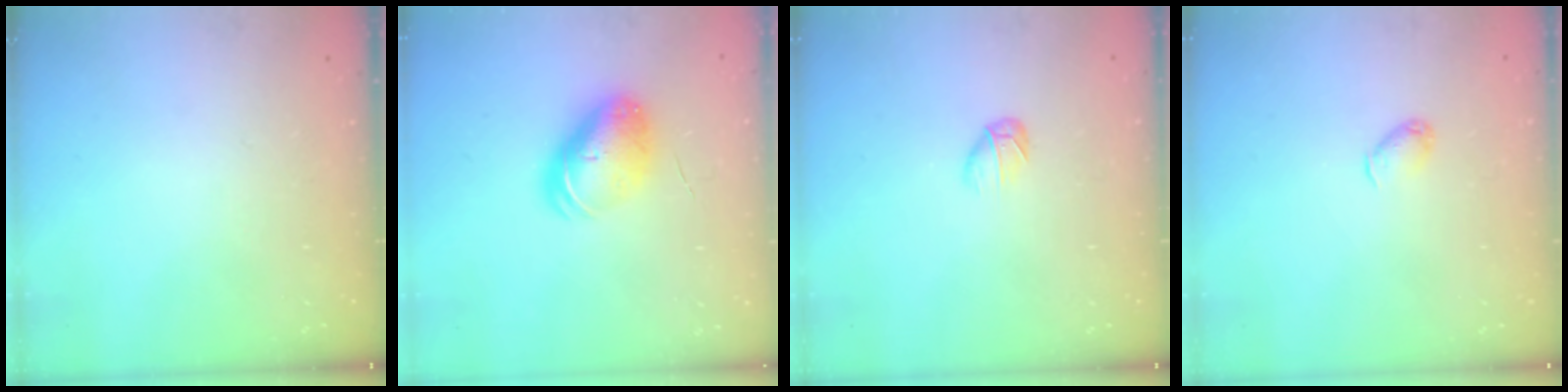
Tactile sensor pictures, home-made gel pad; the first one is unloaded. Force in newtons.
{"total": 9.4, "press": 9.2, "slide": 1.6}
{"total": 2.8, "press": 2.7, "slide": 0.9}
{"total": 3.6, "press": 3.5, "slide": 0.8}